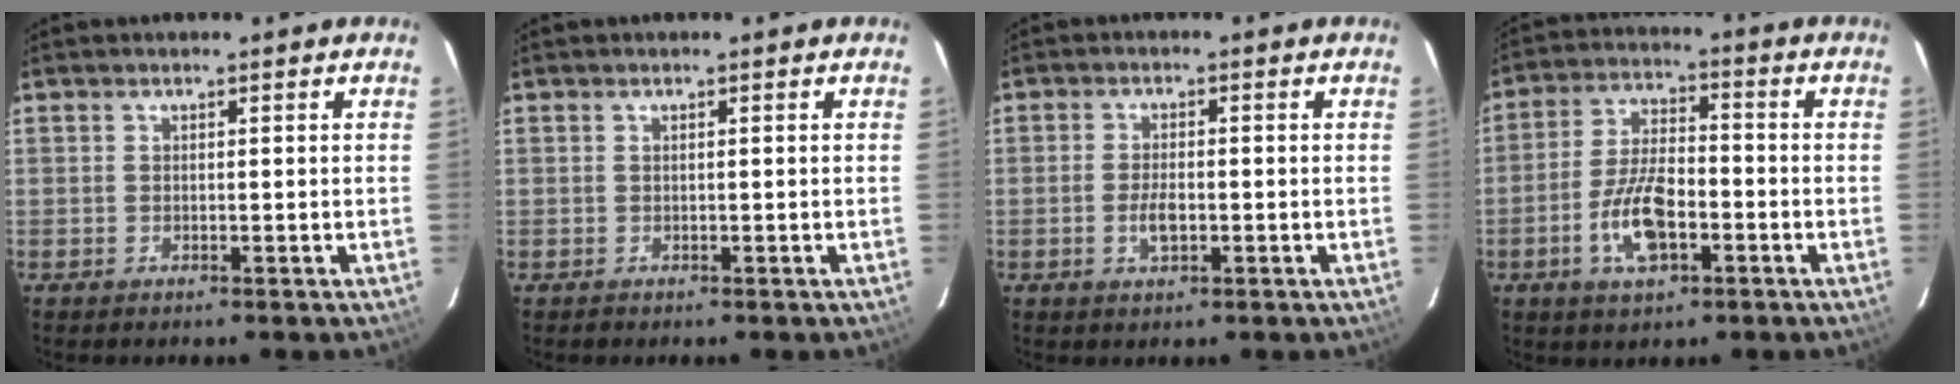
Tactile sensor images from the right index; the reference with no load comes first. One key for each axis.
{"total": 0.0}
{"total": 3.6, "fx": -1.1, "fy": 1.6, "fz": 3.1, "tx": -0.062, "ty": -0.001, "tz": -0.019}
{"total": 10.2, "fx": -4.0, "fy": 4.4, "fz": 8.3, "tx": -0.173, "ty": 0.003, "tz": -0.070}